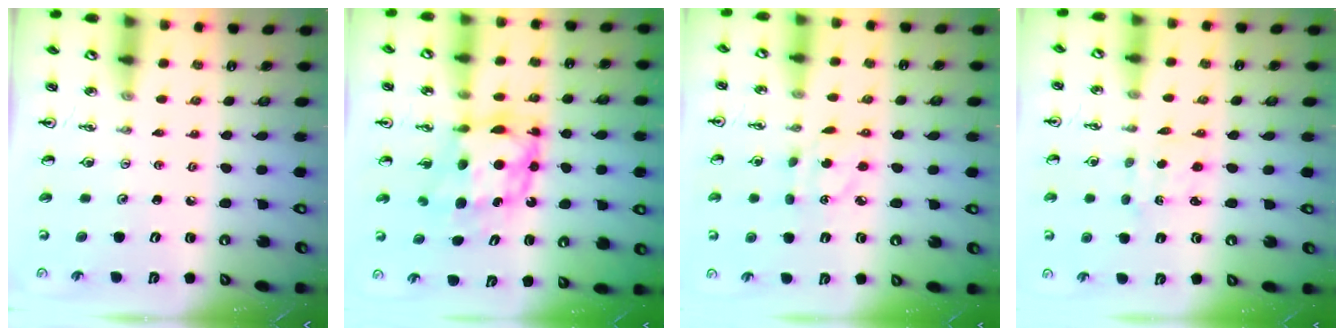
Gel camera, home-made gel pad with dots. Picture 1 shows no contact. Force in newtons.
{"total": 8.5, "press": 8.5, "slide": 0.6}
{"total": 5.1, "press": 5.1, "slide": 0.4}
{"total": 1.7, "press": 1.5, "slide": 0.8}